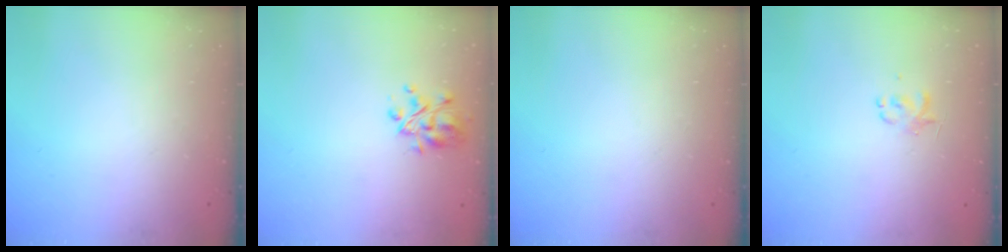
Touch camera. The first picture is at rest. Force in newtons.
{"total": 6.3, "press": 5.9, "slide": 2.3}
{"total": 0.0}
{"total": 2.6, "press": 2.6, "slide": 0.5}